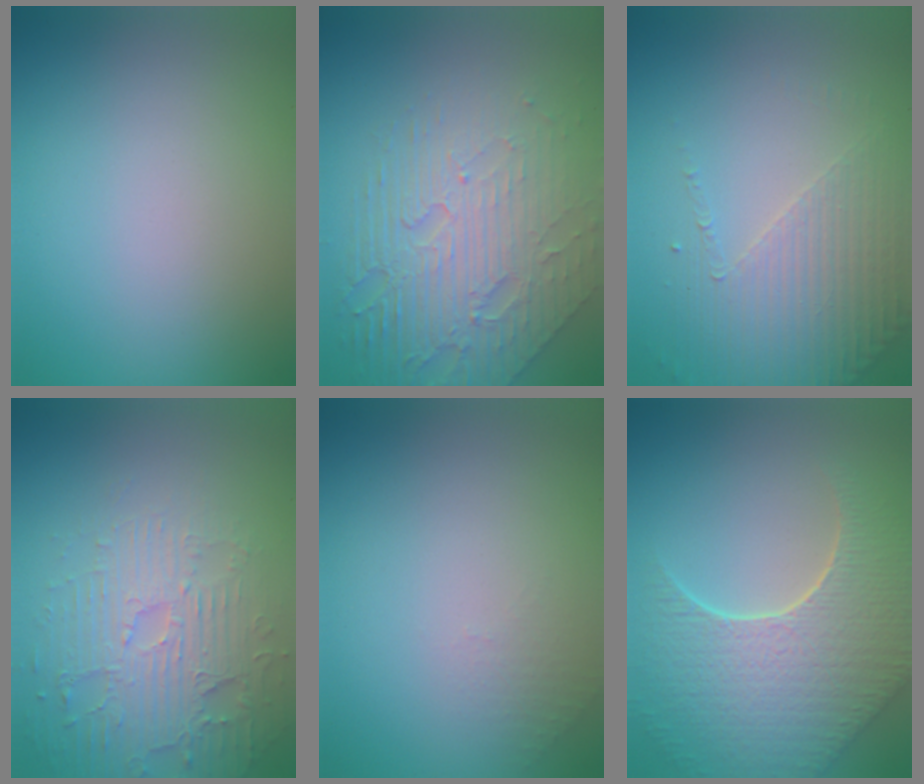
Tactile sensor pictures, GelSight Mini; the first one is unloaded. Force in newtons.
{"total": 8.4, "press": 5.6, "slide": 6.3}
{"total": 4.4, "press": 3.2, "slide": 3.0}
{"total": 5.1, "press": 4.5, "slide": 2.5}
{"total": 0.5, "press": 0.4, "slide": 0.4}
{"total": 9.0, "press": 6.4, "slide": 6.4}